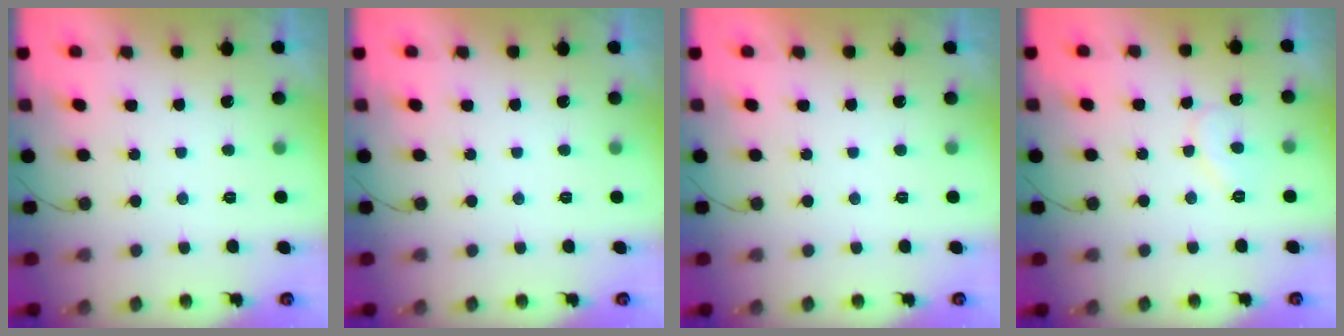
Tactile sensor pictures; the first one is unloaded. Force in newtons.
{"total": 0.0}
{"total": 1.8, "press": 1.8, "slide": 0.1}
{"total": 6.7, "press": 6.6, "slide": 0.4}